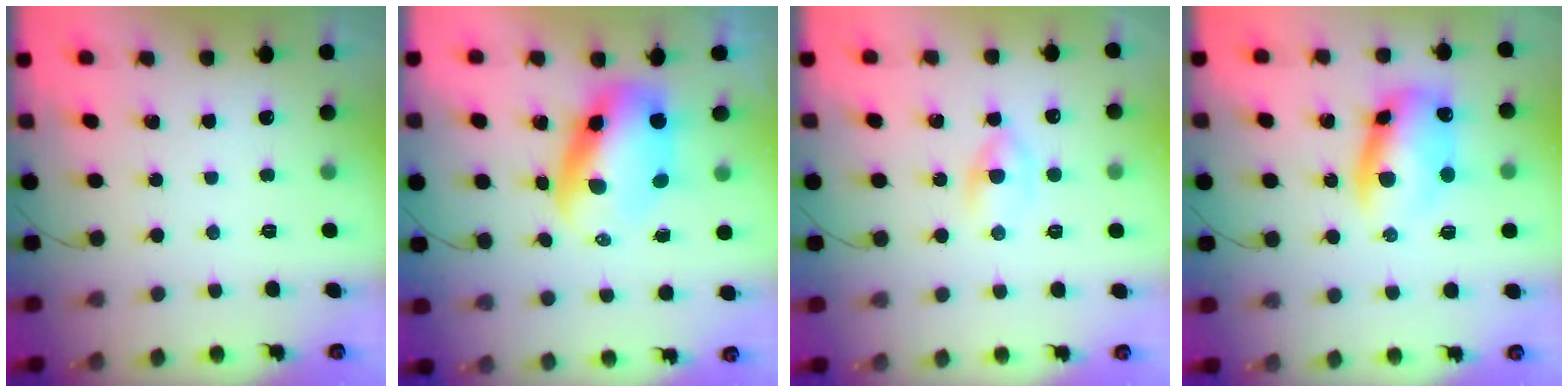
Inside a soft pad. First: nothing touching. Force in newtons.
{"total": 9.2, "press": 8.9, "slide": 2.4}
{"total": 2.6, "press": 2.3, "slide": 1.3}
{"total": 10.3, "press": 10.2, "slide": 1.3}